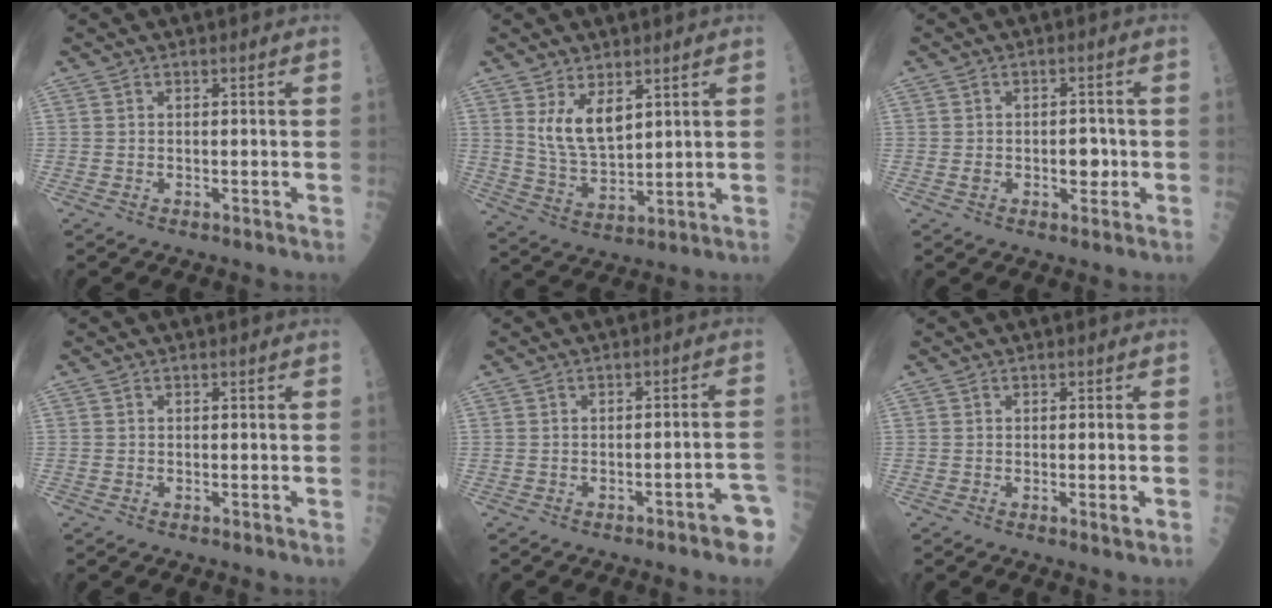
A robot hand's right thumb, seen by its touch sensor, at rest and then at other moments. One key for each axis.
{"total": 7.7, "fx": 3.6, "fy": 3.5, "fz": 5.9, "tx": -0.096, "ty": -0.031, "tz": 0.080}
{"total": 4.0, "fx": -0.6, "fy": 2.5, "fz": 3.1, "tx": -0.026, "ty": 0.008, "tz": -0.005}
{"total": 0.0}
{"total": 5.1, "fx": -3.0, "fy": 1.2, "fz": 4.0, "tx": -0.041, "ty": 0.034, "tz": -0.033}
{"total": 1.8, "fx": -0.5, "fy": 0.3, "fz": 1.7, "tx": -0.026, "ty": -0.005, "tz": -0.007}